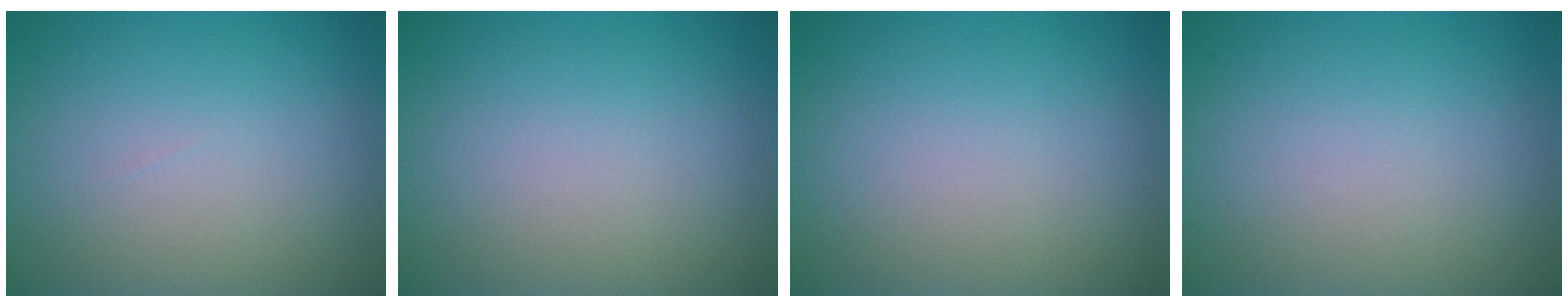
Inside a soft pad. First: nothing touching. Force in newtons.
{"total": 0.0}
{"total": 0.0}
{"total": 0.0}